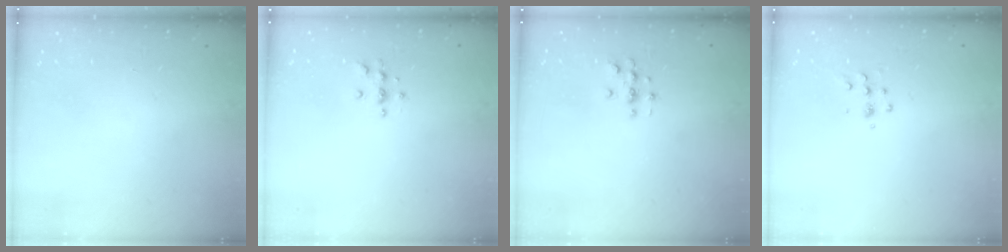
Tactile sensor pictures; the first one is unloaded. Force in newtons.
{"total": 4.7, "press": 4.6, "slide": 0.5}
{"total": 3.0, "press": 3.0, "slide": 0.3}
{"total": 5.4, "press": 5.4, "slide": 0.6}